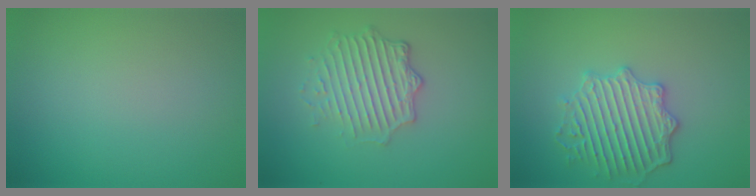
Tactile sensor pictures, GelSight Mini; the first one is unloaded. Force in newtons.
{"total": 4.8, "press": 3.6, "slide": 3.2}
{"total": 4.2, "press": 4.1, "slide": 1.0}